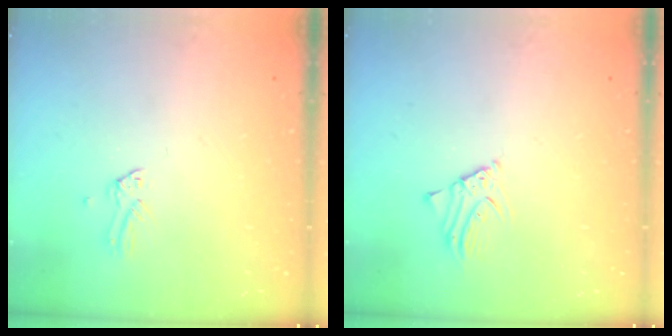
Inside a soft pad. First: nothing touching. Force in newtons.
{"total": 2.4, "press": 2.4, "slide": 0.1}